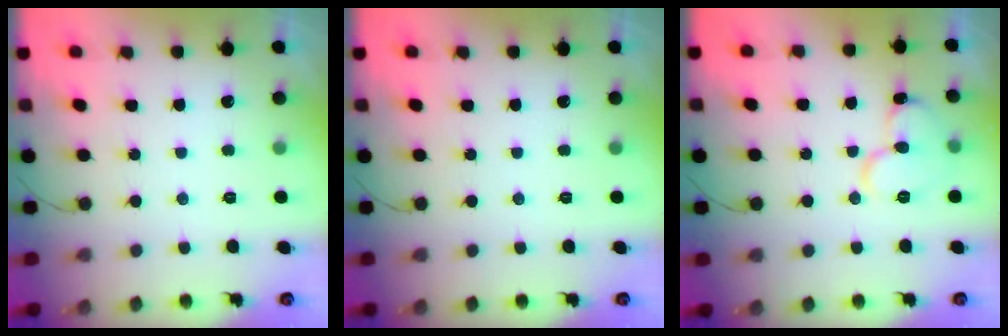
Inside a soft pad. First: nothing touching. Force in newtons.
{"total": 0.0}
{"total": 11.6, "press": 11.5, "slide": 1.3}